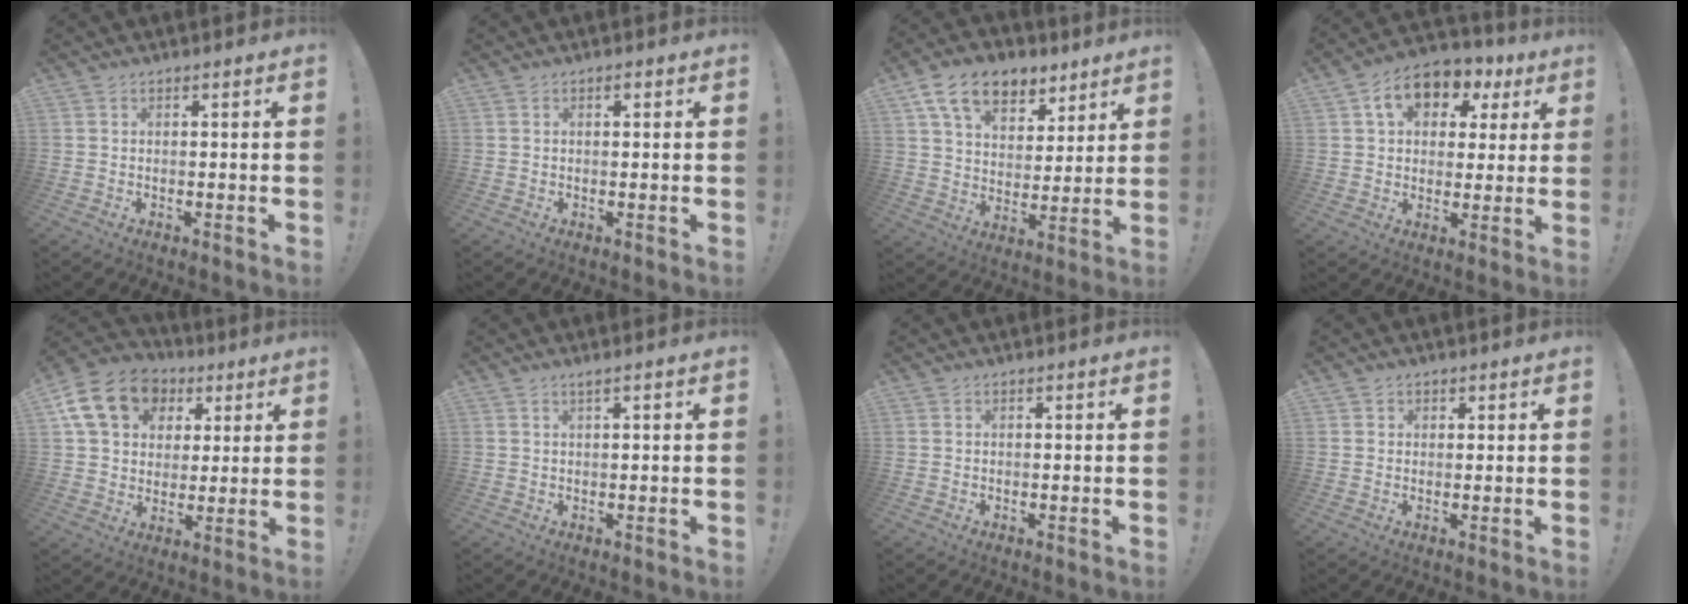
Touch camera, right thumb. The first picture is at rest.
{"total": 0.7, "force": [0.3, 0.1, 0.6], "torque": [-0.007, -0.001, 0.003]}
{"total": 15.1, "force": [9.2, 9.3, 7.5], "torque": [-0.114, -0.050, 0.169]}
{"total": 12.5, "force": [5.4, 8.7, 7.1], "torque": [-0.105, -0.016, 0.100]}
{"total": 17.6, "force": [7.2, 13.6, 8.6], "torque": [-0.123, -0.023, 0.144]}
{"total": 1.7, "force": [0.8, -0.3, 1.4], "torque": [-0.026, -0.001, 0.014]}
{"total": 0.0}
{"total": 1.3, "force": [0.8, 1.1, 0.2], "torque": [0.002, -0.003, 0.013]}